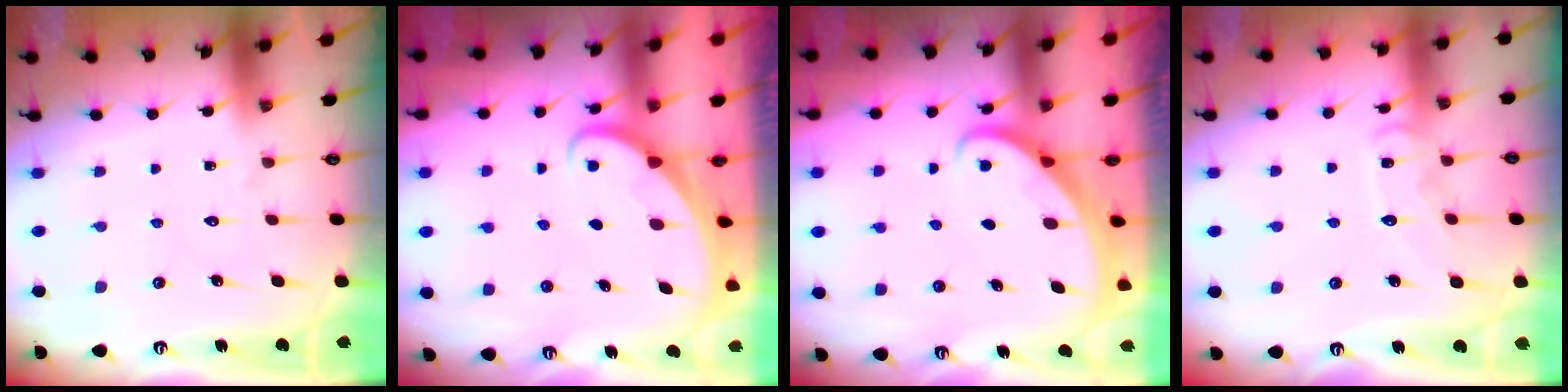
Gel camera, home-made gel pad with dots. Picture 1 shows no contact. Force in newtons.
{"total": 1.8, "press": 1.8, "slide": 0.0}
{"total": 2.6, "press": 2.6, "slide": 0.2}
{"total": 7.6, "press": 7.6, "slide": 0.6}